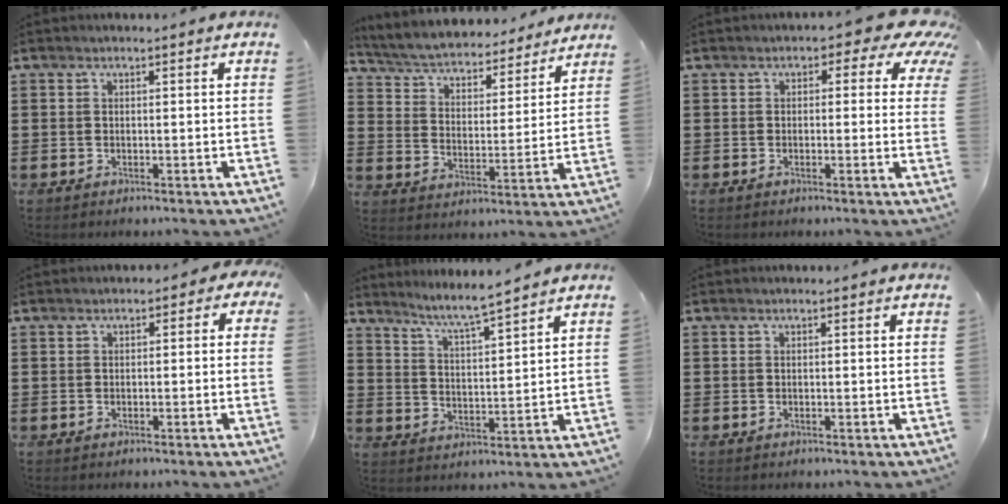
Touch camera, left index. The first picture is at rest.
{"total": 4.8, "force": [4.6, 0.3, 1.0], "torque": [-0.044, -0.037, 0.075]}
{"total": 4.0, "force": [1.9, 2.1, 2.9], "torque": [-0.045, -0.009, 0.025]}
{"total": 1.2, "force": [-0.8, 0.7, 0.5], "torque": [-0.015, 0.006, -0.019]}
{"total": 5.3, "force": [4.8, -0.7, 2.1], "torque": [-0.058, -0.027, 0.080]}
{"total": 0.0}